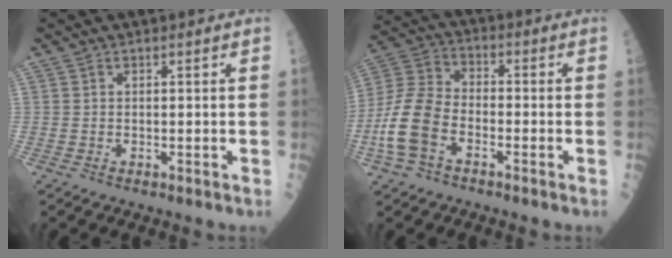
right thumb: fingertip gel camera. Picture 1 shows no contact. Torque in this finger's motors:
{"motor_torque": [0.31, 0.16, 1.17, -0.12, 0.42]}